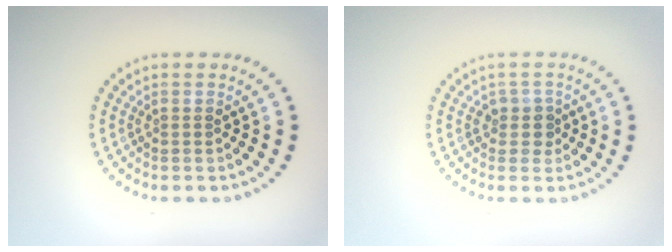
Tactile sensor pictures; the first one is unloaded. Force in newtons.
{"total": 1.8, "press": 1.5, "slide": 1.0}